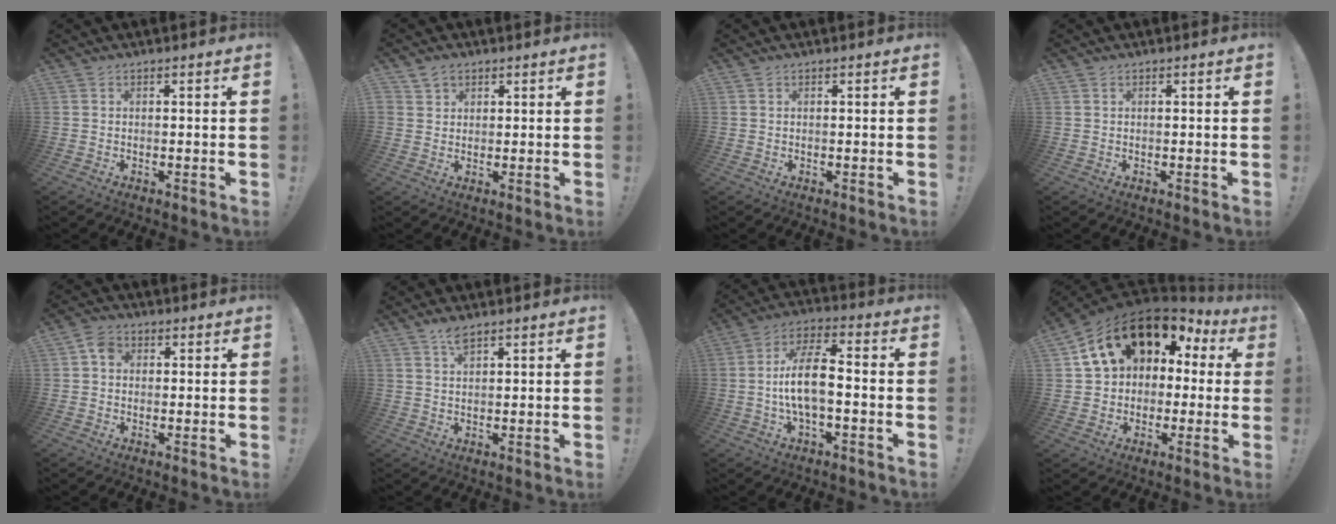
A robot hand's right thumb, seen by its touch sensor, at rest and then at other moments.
{"total": 3.4, "force": [2.2, 2.5, 0.7], "torque": [-0.010, -0.008, 0.041]}
{"total": 0.0}
{"total": 0.0}
{"total": 4.4, "force": [0.9, 3.5, 2.5], "torque": [-0.040, 0.006, 0.017]}
{"total": 3.5, "force": [2.6, 0.9, 2.1], "torque": [-0.032, -0.010, 0.043]}
{"total": 11.5, "force": [-1.7, 4.4, 10.5], "torque": [-0.194, 0.008, -0.034]}
{"total": 16.8, "force": [7.9, 11.0, 9.9], "torque": [-0.166, -0.036, 0.148]}